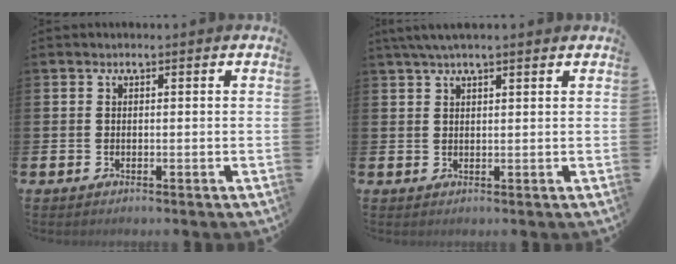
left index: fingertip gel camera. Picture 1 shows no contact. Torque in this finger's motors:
{"motor_torque": [0.19, -0.64, 0.74, 0.21]}